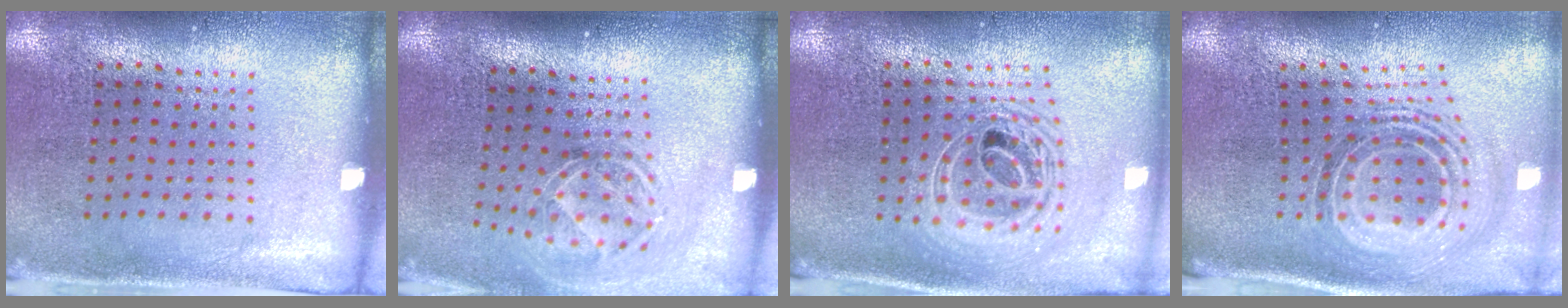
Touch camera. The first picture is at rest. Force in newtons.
{"total": 1.7, "press": 1.3, "slide": 1.2}
{"total": 2.2, "press": 1.8, "slide": 1.4}
{"total": 1.9, "press": 1.4, "slide": 1.2}